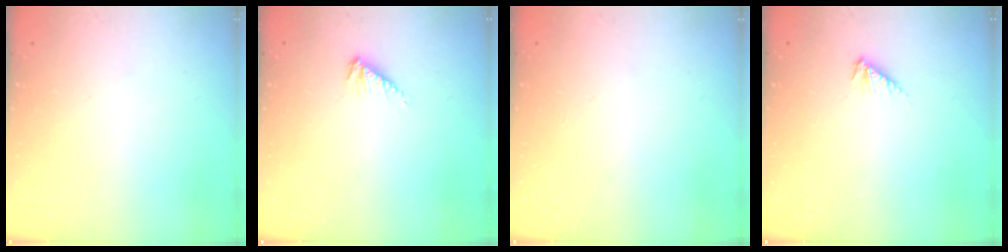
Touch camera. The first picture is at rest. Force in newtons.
{"total": 3.7, "press": 3.7, "slide": 0.6}
{"total": 0.0}
{"total": 3.3, "press": 3.2, "slide": 0.6}